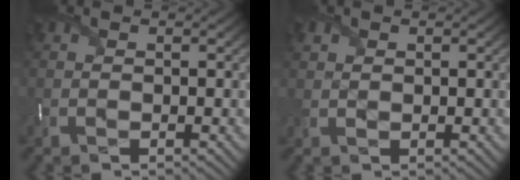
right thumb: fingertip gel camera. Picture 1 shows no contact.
{"total": 1.0, "force": [0.7, 0.6, -0.3], "torque": [0.002, 0.000, 0.015]}